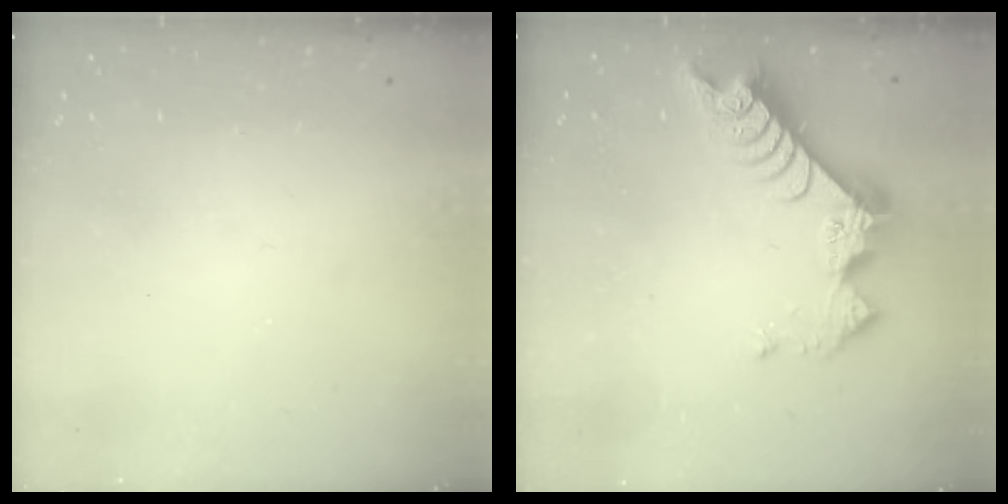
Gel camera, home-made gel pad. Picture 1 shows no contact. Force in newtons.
{"total": 9.3, "press": 9.3, "slide": 0.8}